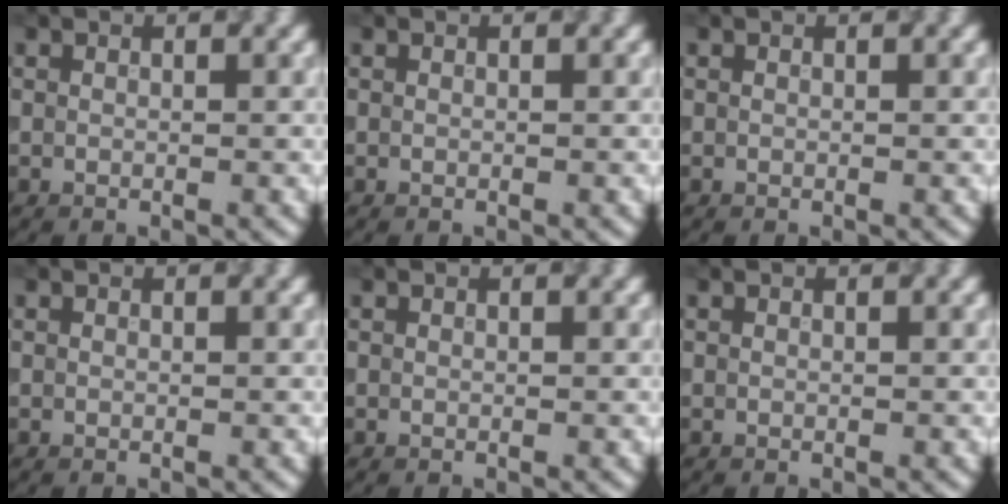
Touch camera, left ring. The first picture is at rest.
{"total": 0.0}
{"total": 0.0}
{"total": 0.0}
{"total": 0.0}
{"total": 0.0}